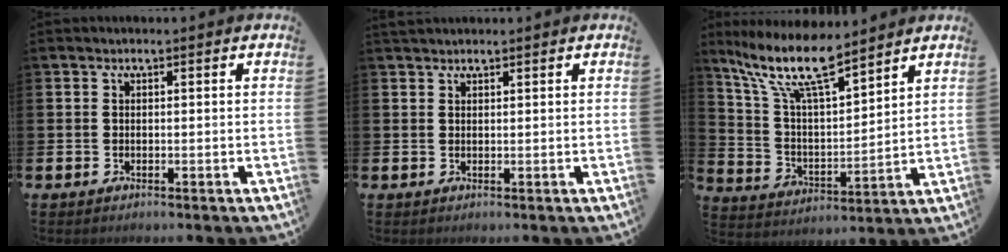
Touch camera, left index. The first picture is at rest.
{"total": 1.3, "force": [1.2, 0.4, 0.2], "torque": [0.008, -0.002, 0.020]}
{"total": 11.7, "force": [9.6, 2.3, 6.1], "torque": [-0.157, -0.043, 0.168]}